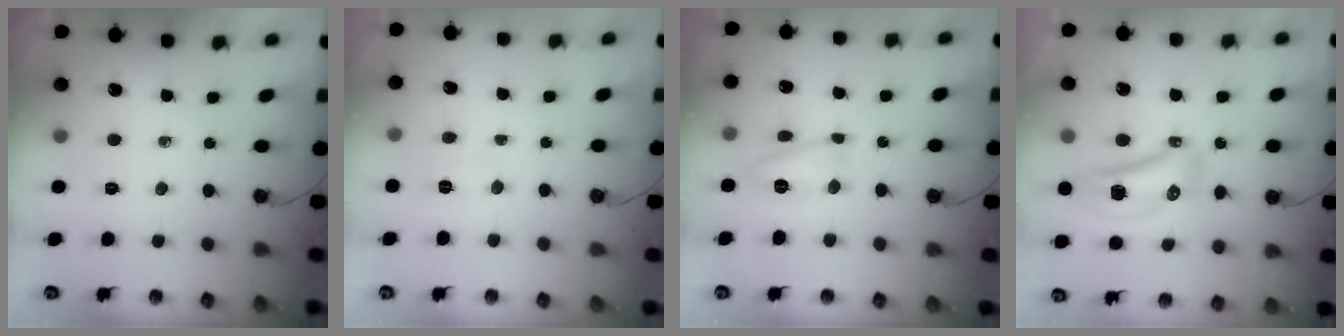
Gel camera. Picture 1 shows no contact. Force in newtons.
{"total": 4.0, "press": 4.0, "slide": 0.4}
{"total": 9.8, "press": 9.8, "slide": 0.9}
{"total": 11.0, "press": 10.6, "slide": 2.8}